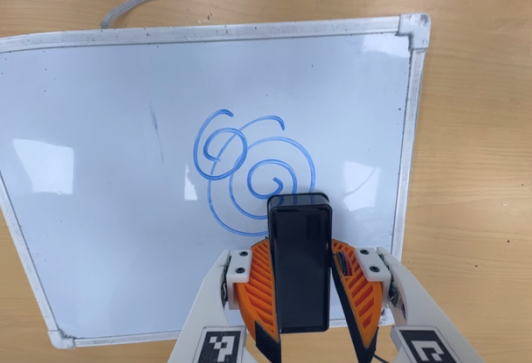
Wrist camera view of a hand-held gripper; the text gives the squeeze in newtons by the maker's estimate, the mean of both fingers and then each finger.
{"total": 6.4, "left": 6.4, "right": 6.5}